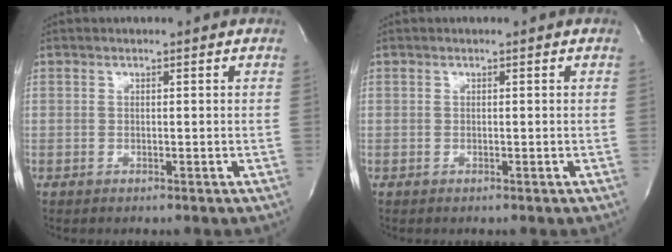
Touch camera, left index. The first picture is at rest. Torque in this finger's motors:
{"motor_torque": [-0.01, 0.01, 0.00, -0.01]}